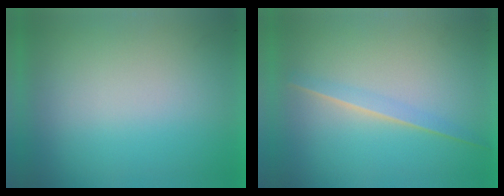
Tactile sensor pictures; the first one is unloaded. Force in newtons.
{"total": 1.3}